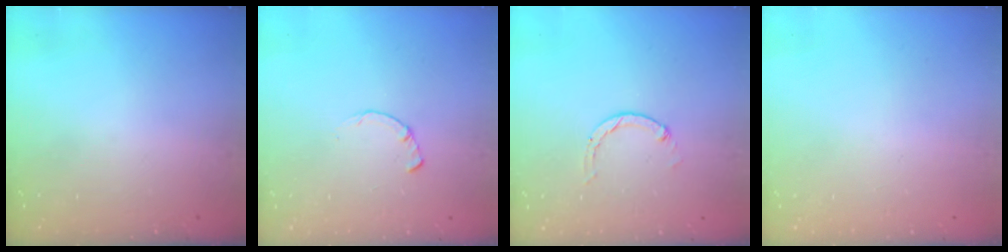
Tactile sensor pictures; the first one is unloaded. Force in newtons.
{"total": 1.7, "press": 1.7, "slide": 0.2}
{"total": 0.0}
{"total": 2.4, "press": 2.4, "slide": 0.2}